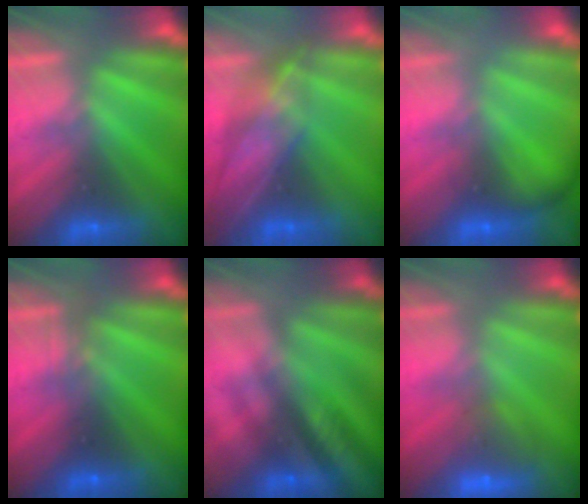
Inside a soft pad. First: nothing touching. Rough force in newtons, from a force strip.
{"total": 4.1}
{"total": 1.9}
{"total": 2.3}
{"total": 2.4}
{"total": 6.1}